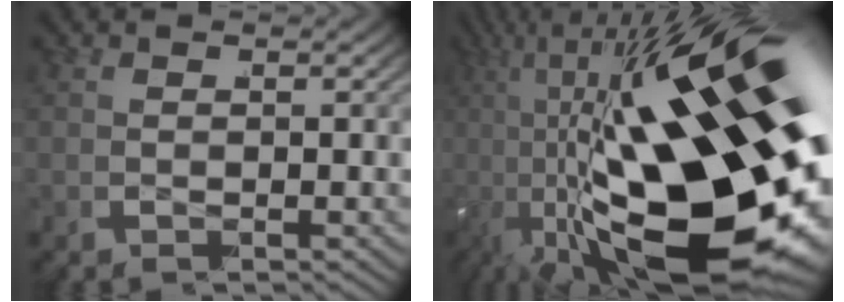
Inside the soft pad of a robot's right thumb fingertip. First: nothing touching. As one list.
[{"total": 27.3, "force": [-2.4, 13.1, 23.8], "torque": [-0.417, -0.046, 0.001]}]